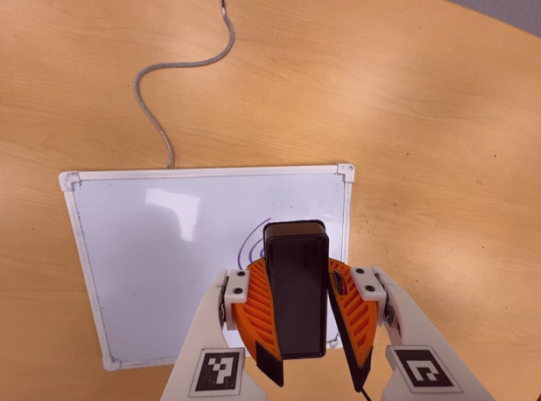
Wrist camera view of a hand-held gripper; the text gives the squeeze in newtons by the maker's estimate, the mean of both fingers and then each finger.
{"total": 11.0, "left": 10.6, "right": 11.3}